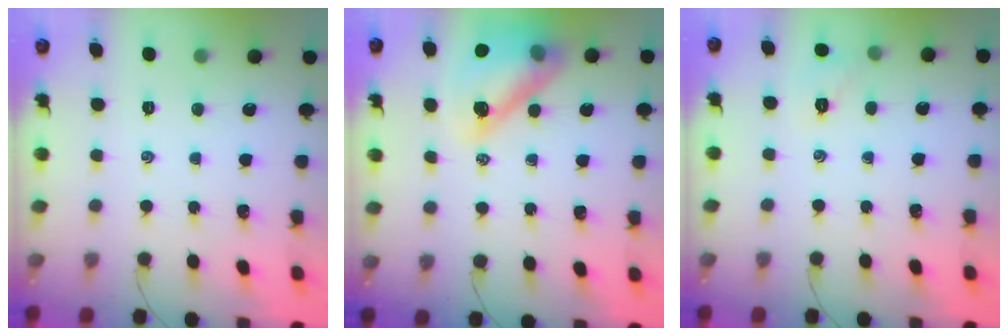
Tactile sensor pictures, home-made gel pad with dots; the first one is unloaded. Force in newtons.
{"total": 15.6, "press": 14.9, "slide": 4.6}
{"total": 6.0, "press": 5.8, "slide": 1.5}